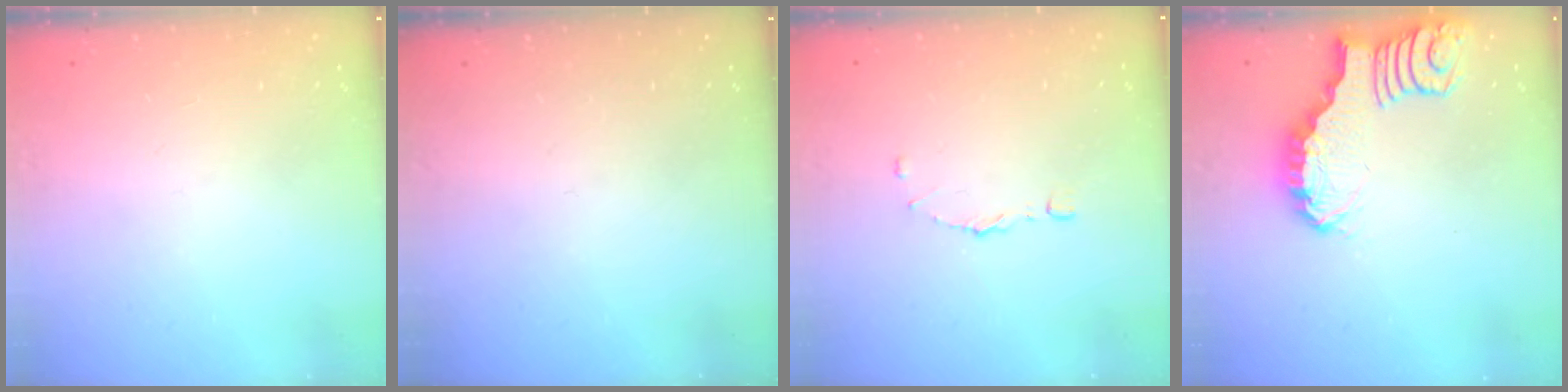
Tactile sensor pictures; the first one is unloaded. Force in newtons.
{"total": 0.0}
{"total": 5.3, "press": 5.3, "slide": 0.5}
{"total": 2.0, "press": 2.0, "slide": 0.1}